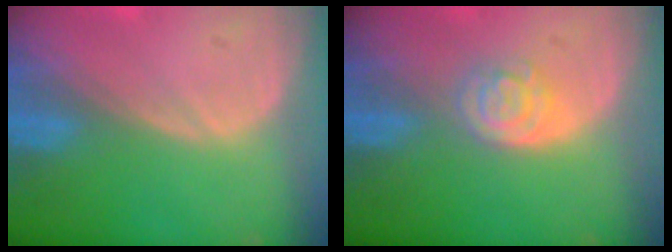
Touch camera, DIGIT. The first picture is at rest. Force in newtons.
{"total": 4.2, "press": 3.7, "slide": 2.0}